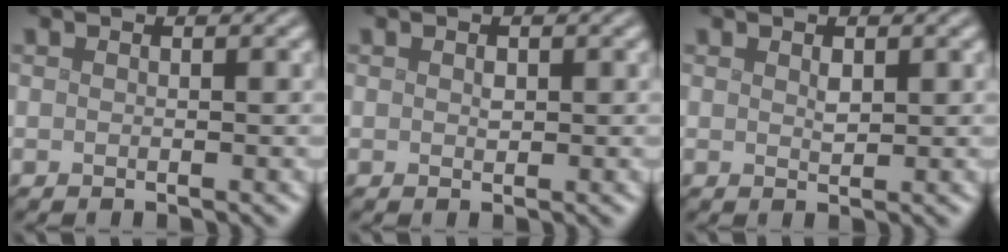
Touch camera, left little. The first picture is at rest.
{"total": 0.7, "force": [0.2, 0.4, 0.5], "torque": [-0.008, 0.000, 0.002]}
{"total": 0.9, "force": [0.5, 0.4, 0.7], "torque": [-0.015, -0.001, 0.011]}